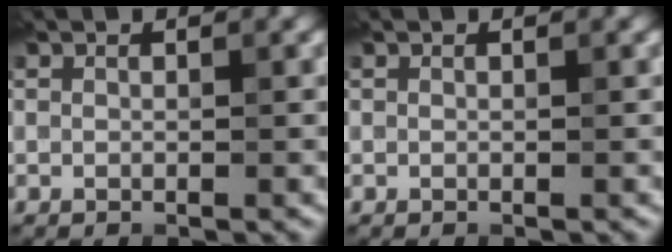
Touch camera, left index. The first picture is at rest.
{"total": 0.0}